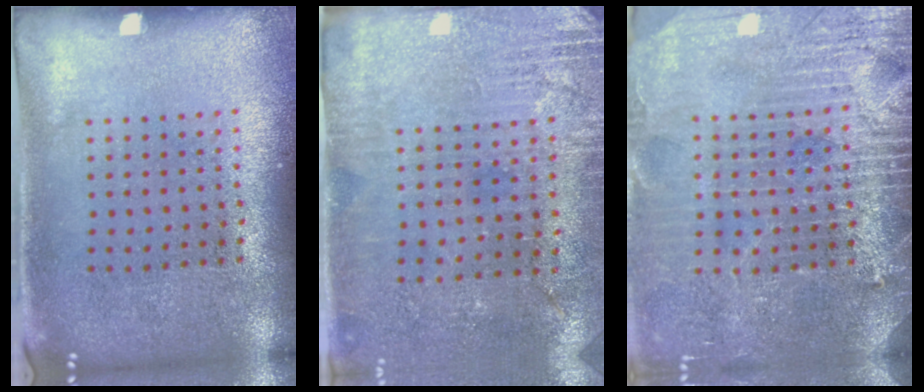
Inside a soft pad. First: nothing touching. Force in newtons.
{"total": 2.8, "press": 2.6, "slide": 1.0}
{"total": 3.7, "press": 3.5, "slide": 1.2}